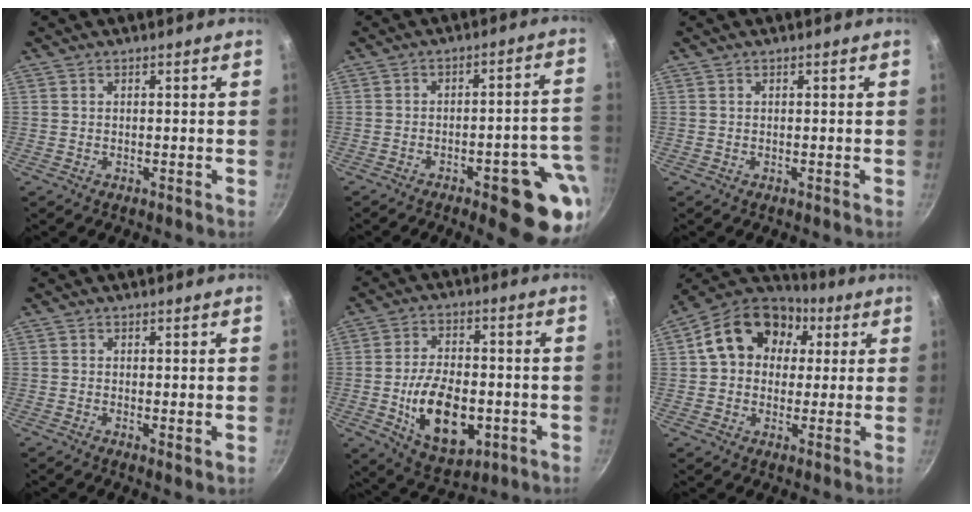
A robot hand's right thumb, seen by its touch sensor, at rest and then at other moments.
{"total": 15.5, "force": [-7.3, 4.7, 12.9], "torque": [-0.103, 0.036, -0.092]}
{"total": 0.0}
{"total": 1.3, "force": [0.3, 0.6, 1.1], "torque": [-0.018, -0.009, 0.002]}
{"total": 15.8, "force": [-3.3, 9.2, 12.4], "torque": [-0.188, 0.008, -0.043]}
{"total": 16.8, "force": [4.4, 13.0, 9.7], "torque": [-0.142, 0.024, 0.057]}